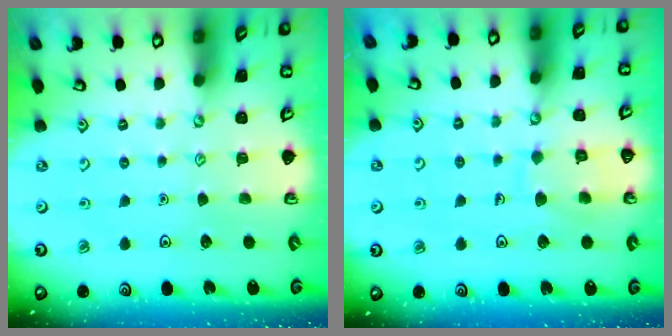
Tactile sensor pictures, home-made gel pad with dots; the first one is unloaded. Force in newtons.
{"total": 8.3, "press": 8.3, "slide": 0.8}